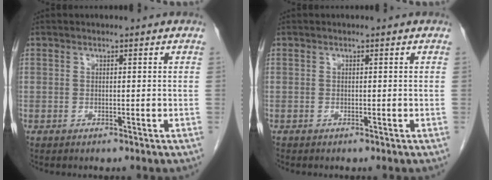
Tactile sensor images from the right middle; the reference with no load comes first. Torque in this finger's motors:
{"motor_torque": [-0.09, -0.26, -0.03, 0.00]}